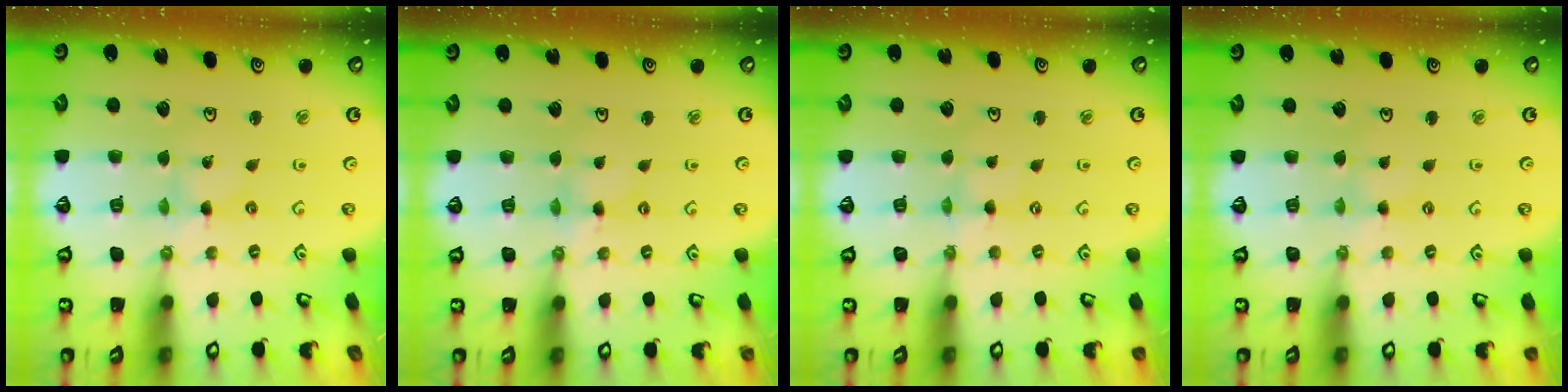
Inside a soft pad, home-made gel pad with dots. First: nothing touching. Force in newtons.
{"total": 0.6, "press": 0.6, "slide": 0.2}
{"total": 0.9, "press": 0.9, "slide": 0.3}
{"total": 0.9, "press": 0.8, "slide": 0.2}